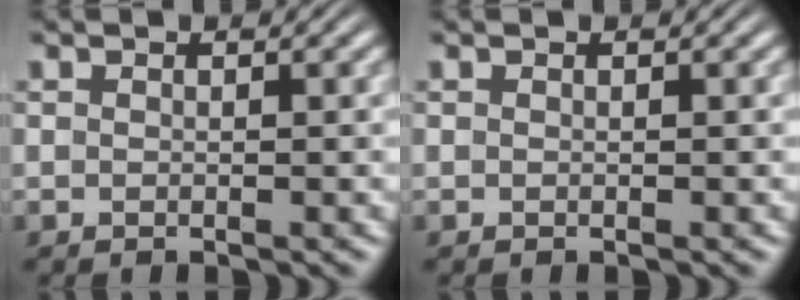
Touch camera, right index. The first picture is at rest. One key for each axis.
{"total": 0.0}